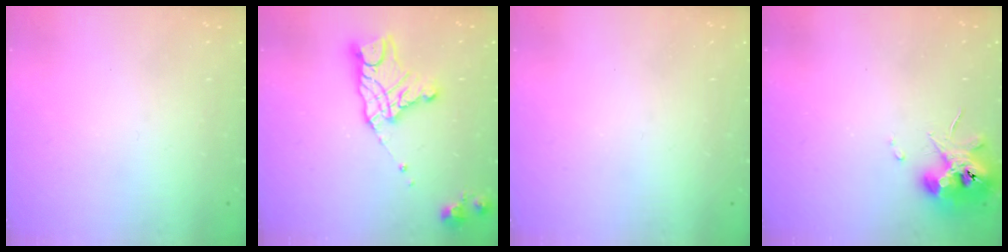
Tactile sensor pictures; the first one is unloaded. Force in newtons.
{"total": 14.3, "press": 14.3, "slide": 1.1}
{"total": 0.0}
{"total": 10.3, "press": 10.2, "slide": 1.4}